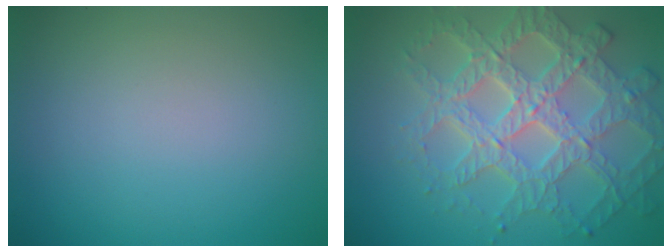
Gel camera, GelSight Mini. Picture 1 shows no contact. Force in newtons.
{"total": 6.2, "press": 5.6, "slide": 2.6}